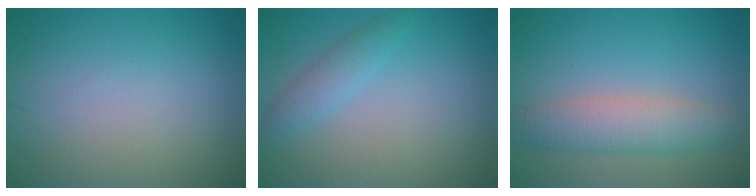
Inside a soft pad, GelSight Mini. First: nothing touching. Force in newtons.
{"total": 2.1, "press": 2.0, "slide": 0.2}
{"total": 4.3, "press": 4.3, "slide": 0.1}